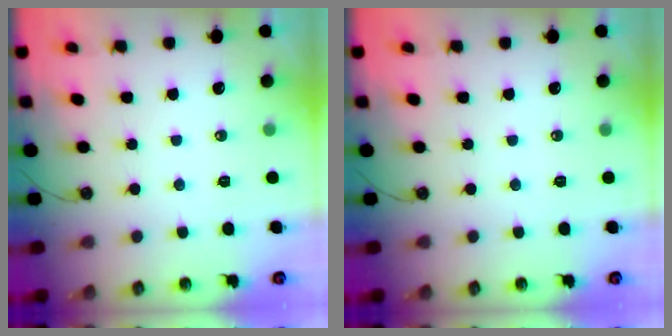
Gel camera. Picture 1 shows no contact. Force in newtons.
{"total": 0.0}